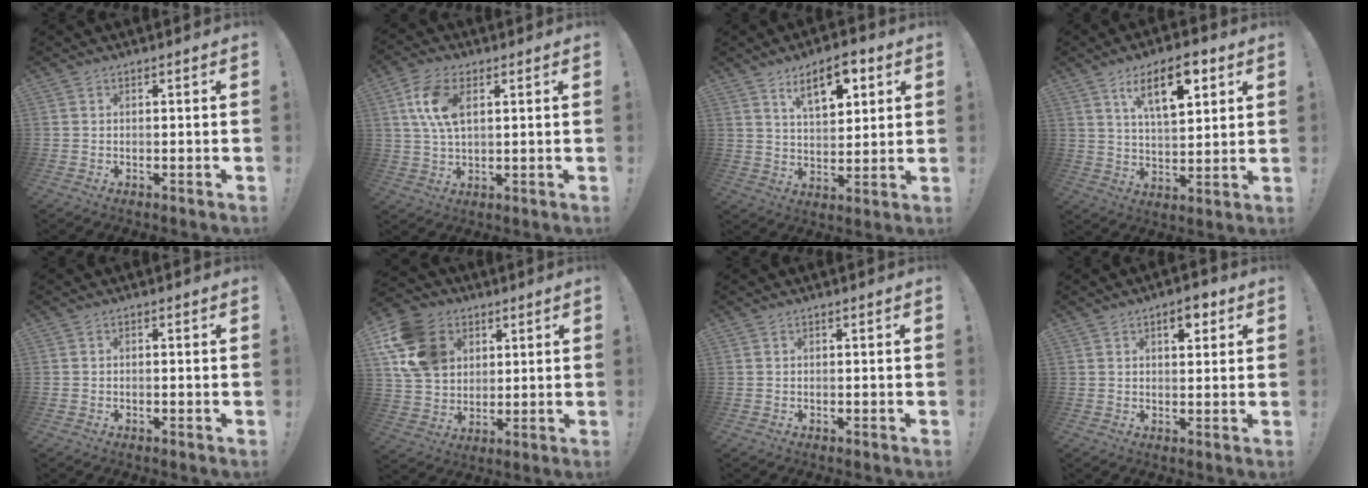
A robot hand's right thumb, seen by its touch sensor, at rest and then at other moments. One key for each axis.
{"total": 9.8, "fx": 3.1, "fy": 5.2, "fz": 7.7, "tx": -0.162, "ty": 0.002, "tz": 0.055}
{"total": 11.2, "fx": 6.2, "fy": 5.1, "fz": 7.8, "tx": -0.107, "ty": -0.022, "tz": 0.106}
{"total": 12.8, "fx": 6.5, "fy": 5.4, "fz": 9.6, "tx": -0.151, "ty": -0.016, "tz": 0.108}
{"total": 0.7, "fx": -0.6, "fy": 0.2, "fz": 0.2, "tx": -0.007, "ty": 0.003, "tz": -0.009}
{"total": 17.1, "fx": 6.2, "fy": 13.4, "fz": 8.6, "tx": -0.156, "ty": -0.016, "tz": 0.126}
{"total": 0.0}
{"total": 5.2, "fx": 2.7, "fy": 2.7, "fz": 3.5, "tx": -0.030, "ty": -0.009, "tz": 0.040}